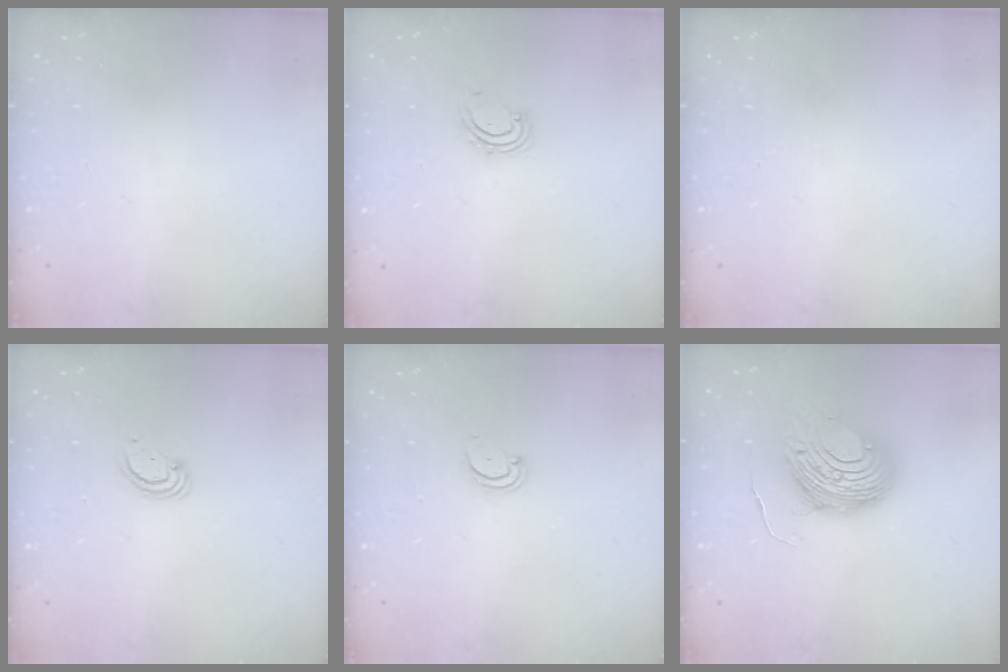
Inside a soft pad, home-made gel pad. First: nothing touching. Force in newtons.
{"total": 2.9, "press": 2.9, "slide": 0.4}
{"total": 0.0}
{"total": 2.4, "press": 2.4, "slide": 0.2}
{"total": 2.7, "press": 2.7, "slide": 0.3}
{"total": 12.1, "press": 12.1, "slide": 1.2}